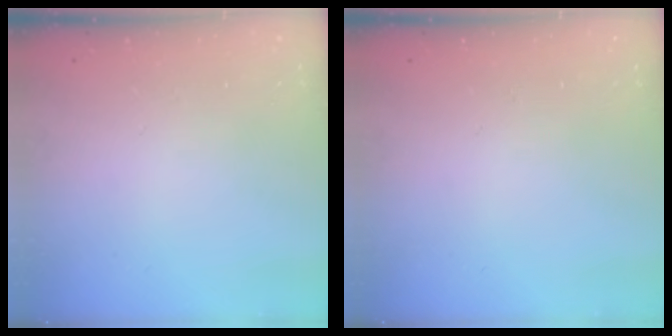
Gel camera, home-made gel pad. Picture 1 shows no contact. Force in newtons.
{"total": 0.0}